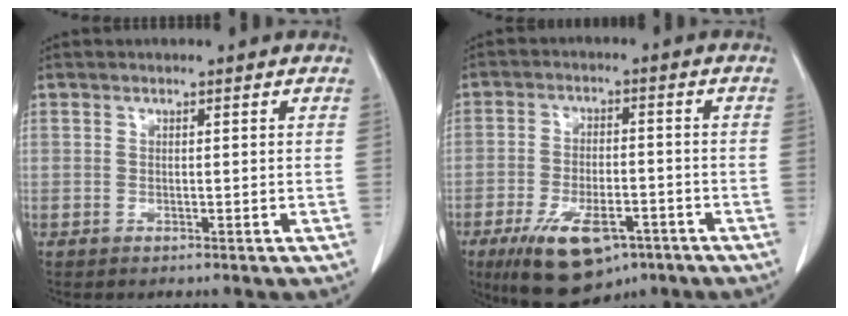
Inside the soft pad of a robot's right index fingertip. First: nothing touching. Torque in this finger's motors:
{"motor_torque": [1.24, -0.90, 0.65, 0.15]}